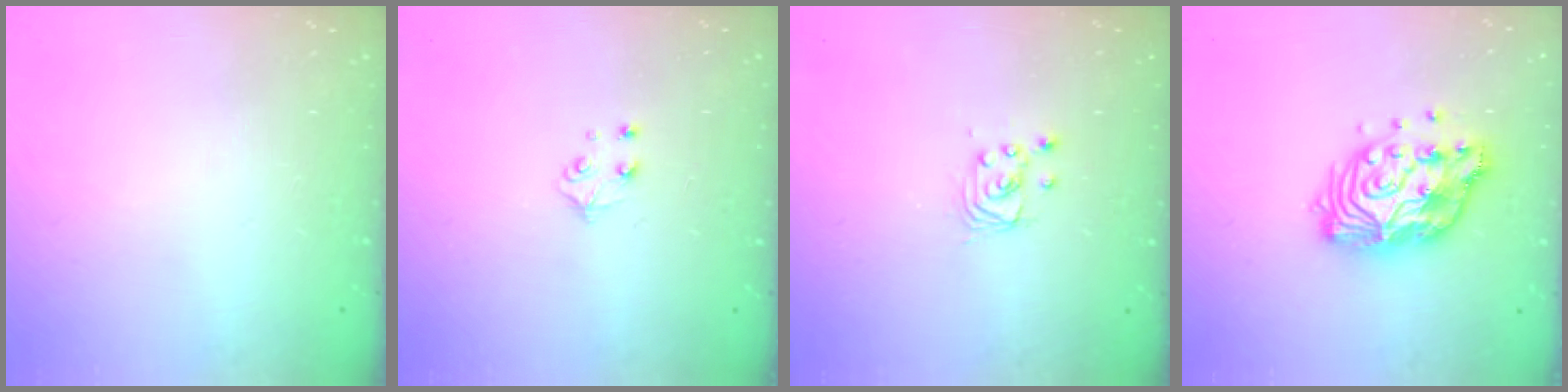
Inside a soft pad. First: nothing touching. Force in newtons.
{"total": 4.5, "press": 4.5, "slide": 0.4}
{"total": 2.8, "press": 2.8, "slide": 0.2}
{"total": 13.5, "press": 13.4, "slide": 1.2}